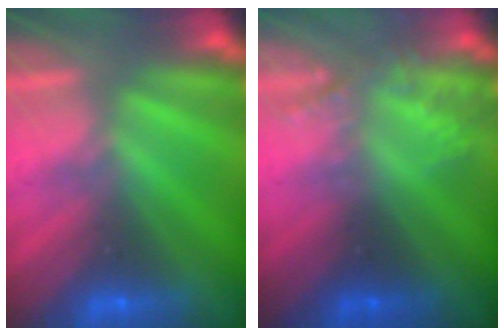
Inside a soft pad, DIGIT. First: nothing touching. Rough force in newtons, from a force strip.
{"total": 1.9}